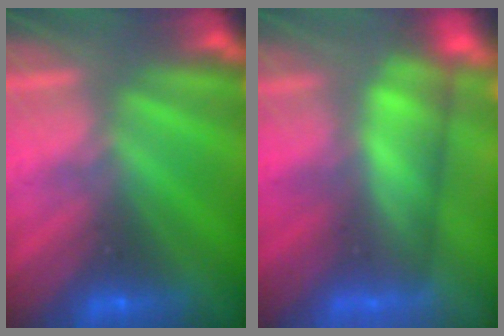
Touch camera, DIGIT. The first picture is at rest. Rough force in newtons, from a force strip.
{"total": 4.2}